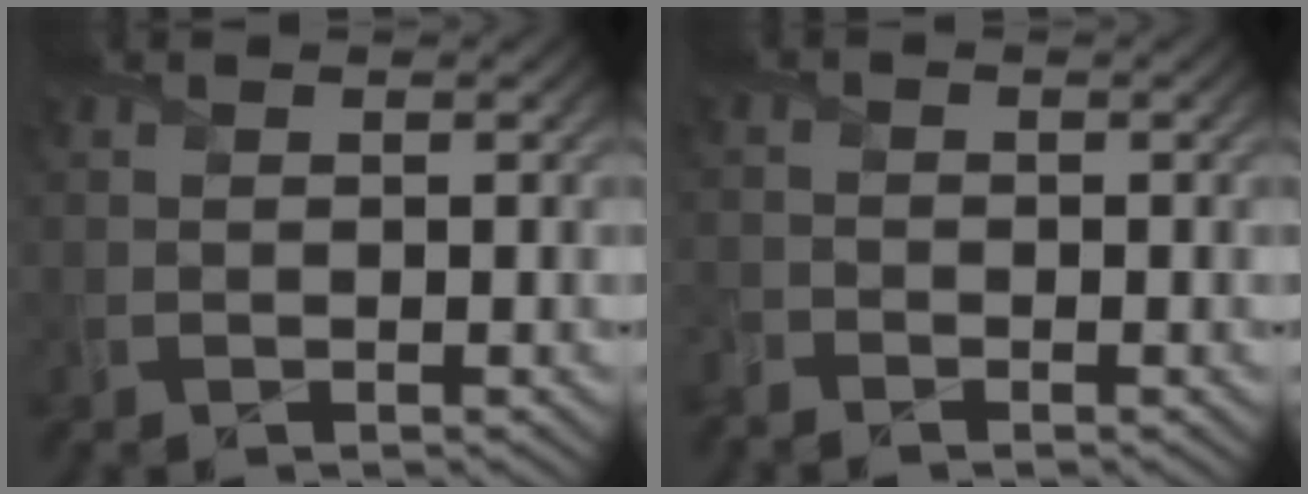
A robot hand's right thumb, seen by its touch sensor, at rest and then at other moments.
{"total": 1.9, "force": [-1.8, 0.6, 0.4], "torque": [-0.013, -0.010, -0.047]}